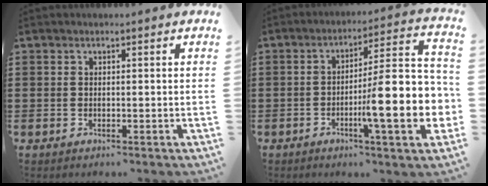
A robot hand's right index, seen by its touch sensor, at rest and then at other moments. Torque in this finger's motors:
{"motor_torque": [1.50, -0.64, 1.05, 0.21]}